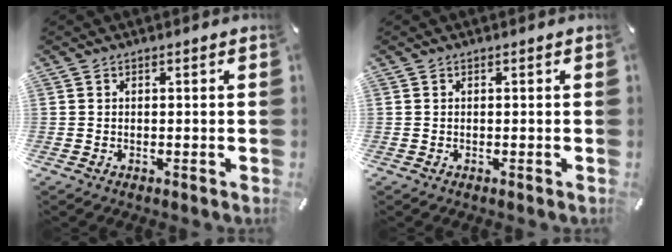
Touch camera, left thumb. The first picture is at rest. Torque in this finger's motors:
{"motor_torque": [0.00, 0.00, -0.01, 0.01, 0.00]}